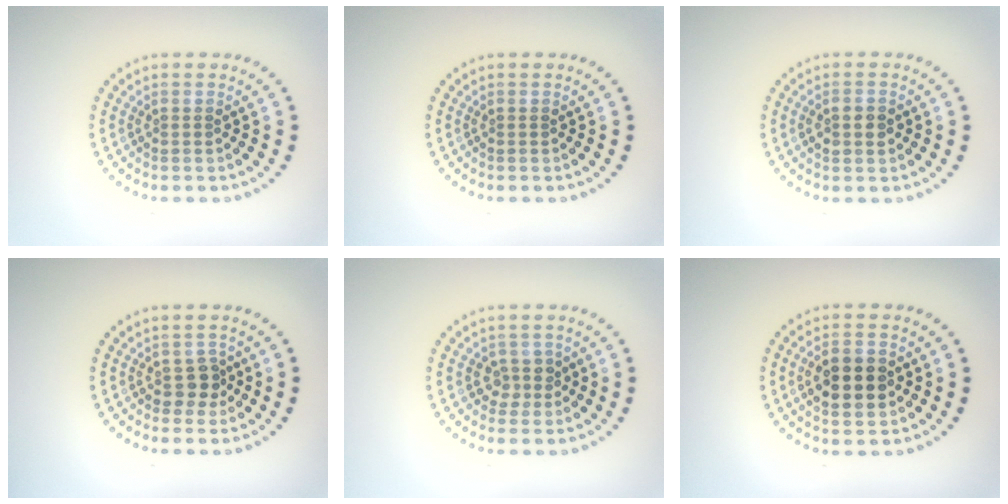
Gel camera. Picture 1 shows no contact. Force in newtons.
{"total": 0.0}
{"total": 1.8, "press": 1.8, "slide": 0.2}
{"total": 1.8, "press": 1.6, "slide": 0.9}
{"total": 1.5, "press": 1.3, "slide": 0.8}
{"total": 4.6, "press": 4.6, "slide": 0.2}